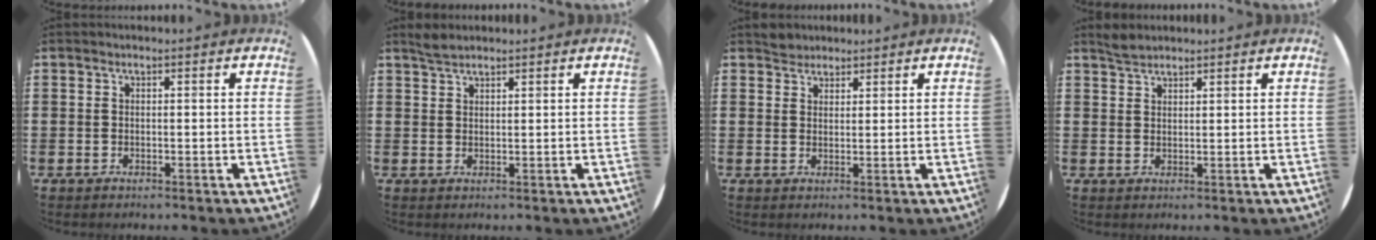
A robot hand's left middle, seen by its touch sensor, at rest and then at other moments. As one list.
[{"total": 1.8, "force": [1.7, 0.4, 0.5], "torque": [-0.013, 0.003, 0.032]}, {"total": 2.1, "force": [2.0, 0.7, -0.3], "torque": [0.010, 0.001, 0.038]}, {"total": 1.9, "force": [1.8, 0.5, 0.3], "torque": [-0.008, 0.003, 0.035]}]